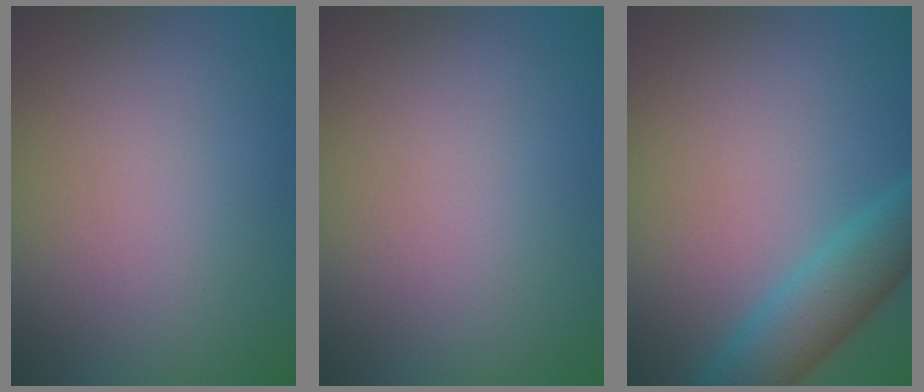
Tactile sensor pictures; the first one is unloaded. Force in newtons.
{"total": 0.0}
{"total": 4.9, "press": 4.9, "slide": 0.3}